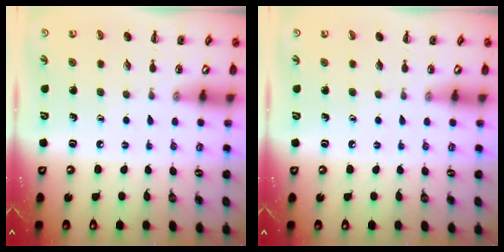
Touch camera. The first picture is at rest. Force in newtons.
{"total": 0.0}